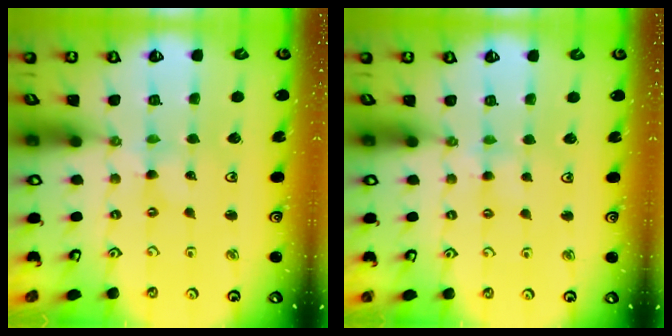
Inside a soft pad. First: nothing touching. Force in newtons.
{"total": 3.0, "press": 2.9, "slide": 0.4}